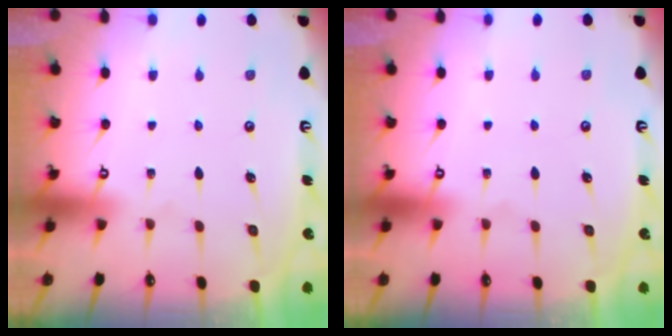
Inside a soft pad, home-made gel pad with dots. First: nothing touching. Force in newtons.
{"total": 0.0}